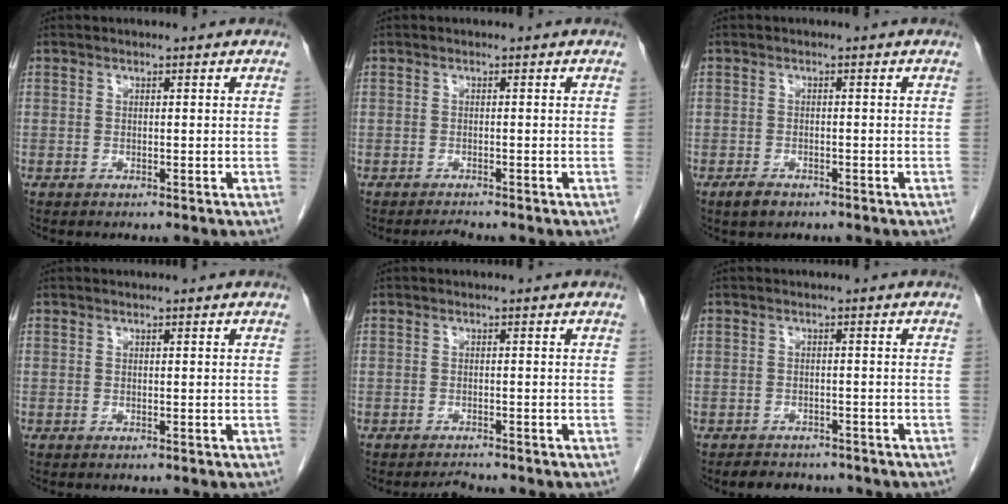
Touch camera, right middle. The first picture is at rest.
{"total": 1.0, "force": [-1.0, -0.3, 0.0], "torque": [-0.008, -0.009, -0.012]}
{"total": 2.1, "force": [-1.6, 0.9, 1.1], "torque": [-0.031, -0.003, -0.022]}
{"total": 0.0}
{"total": 1.2, "force": [-1.2, -0.1, 0.0], "torque": [-0.006, -0.009, -0.015]}
{"total": 4.5, "force": [-4.0, 2.0, 1.0], "torque": [-0.021, -0.002, -0.050]}